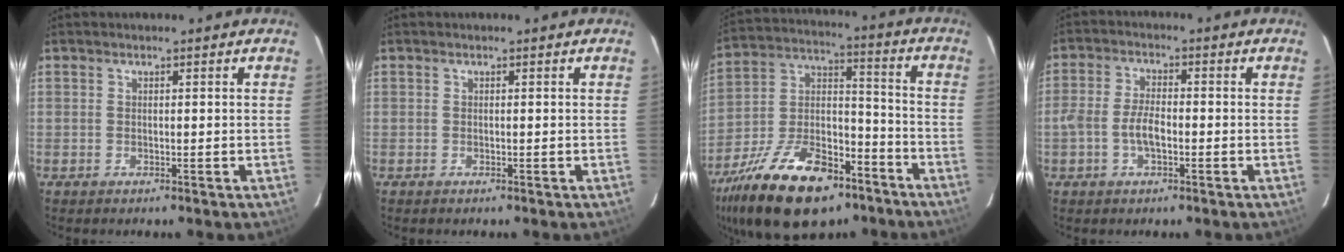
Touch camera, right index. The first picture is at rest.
{"total": 0.0}
{"total": 24.1, "force": [-15.1, 11.8, 14.6], "torque": [-0.292, -0.001, -0.247]}
{"total": 5.0, "force": [-1.6, 2.2, 4.2], "torque": [-0.090, 0.007, -0.031]}